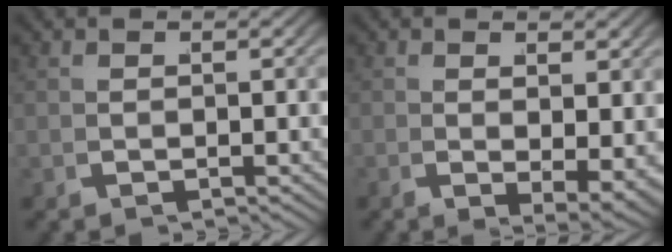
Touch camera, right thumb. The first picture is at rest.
{"total": 3.1, "force": [-0.3, 1.1, 2.9], "torque": [-0.038, -0.011, -0.004]}